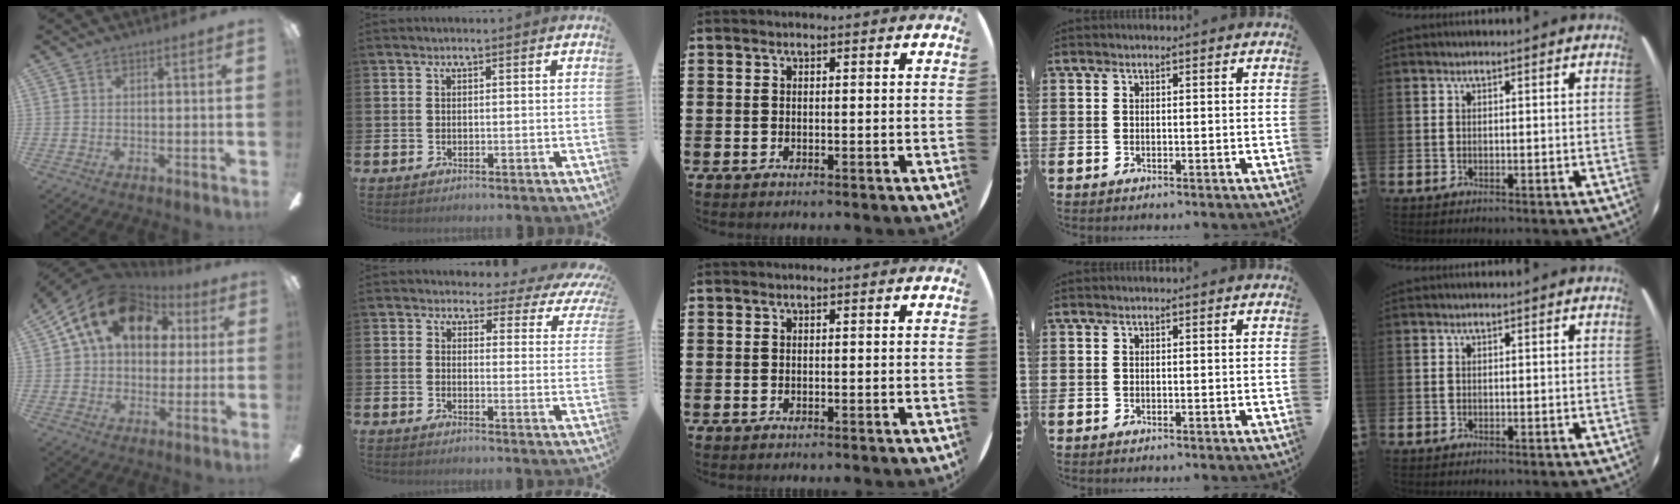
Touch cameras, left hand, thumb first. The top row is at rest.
{"thumb": {"total": 18.0, "force": [8.3, 12.3, 10.1], "torque": [-0.189, -0.018, 0.153]}, "index": {"total": 2.9, "force": [2.2, 1.7, 0.8], "torque": [-0.021, -0.025, 0.028]}}